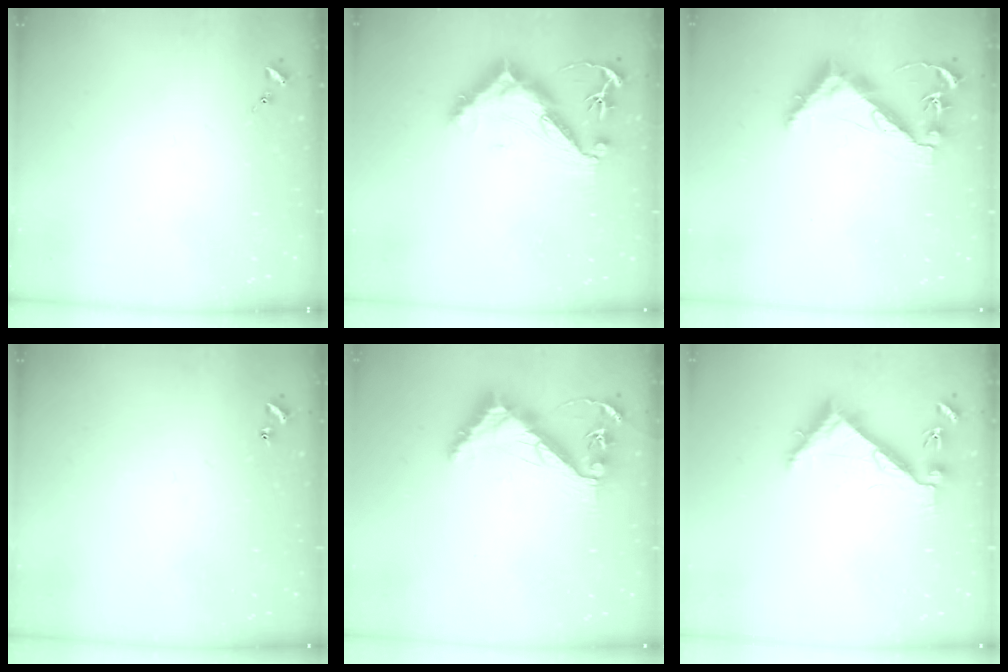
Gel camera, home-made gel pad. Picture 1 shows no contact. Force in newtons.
{"total": 12.9, "press": 12.8, "slide": 0.9}
{"total": 9.7, "press": 9.6, "slide": 1.0}
{"total": 0.9, "press": 0.9, "slide": 0.2}
{"total": 8.7, "press": 8.6, "slide": 0.9}
{"total": 6.4, "press": 6.4, "slide": 0.7}